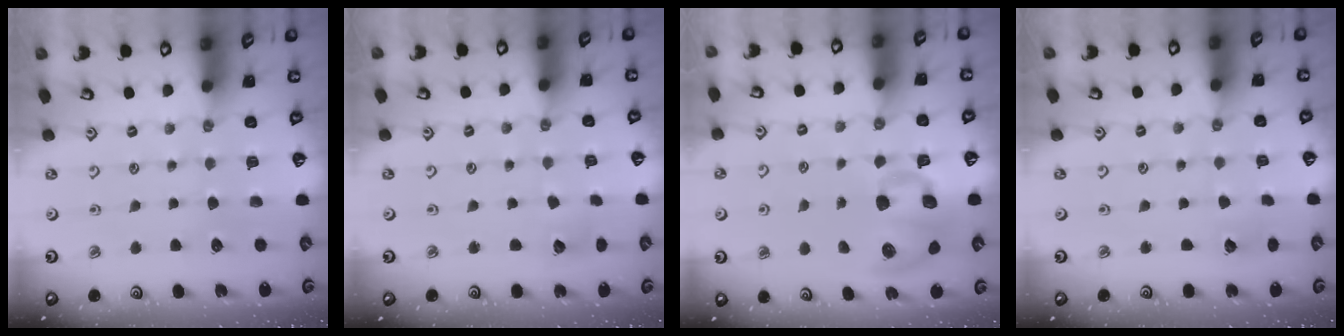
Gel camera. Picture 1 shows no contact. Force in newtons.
{"total": 3.0, "press": 3.0, "slide": 0.4}
{"total": 13.5, "press": 13.4, "slide": 1.7}
{"total": 2.8, "press": 2.8, "slide": 0.2}